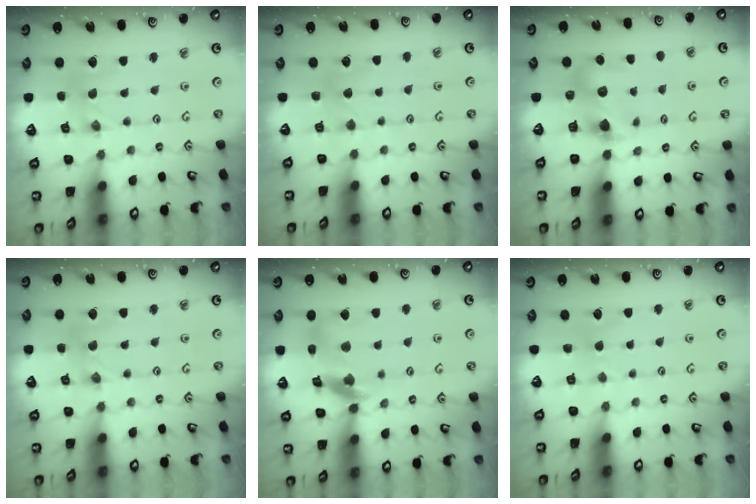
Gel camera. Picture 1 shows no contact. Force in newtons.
{"total": 2.9, "press": 2.8, "slide": 0.5}
{"total": 6.0, "press": 6.0, "slide": 0.2}
{"total": 2.2, "press": 2.2, "slide": 0.3}
{"total": 11.3, "press": 11.2, "slide": 1.4}
{"total": 2.2, "press": 2.2, "slide": 0.4}